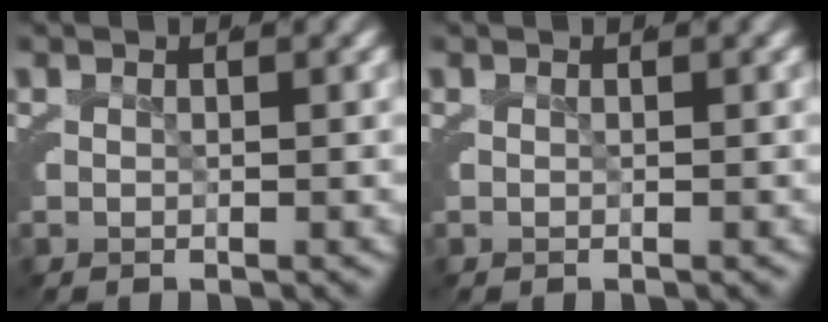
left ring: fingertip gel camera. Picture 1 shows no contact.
{"total": 0.0}